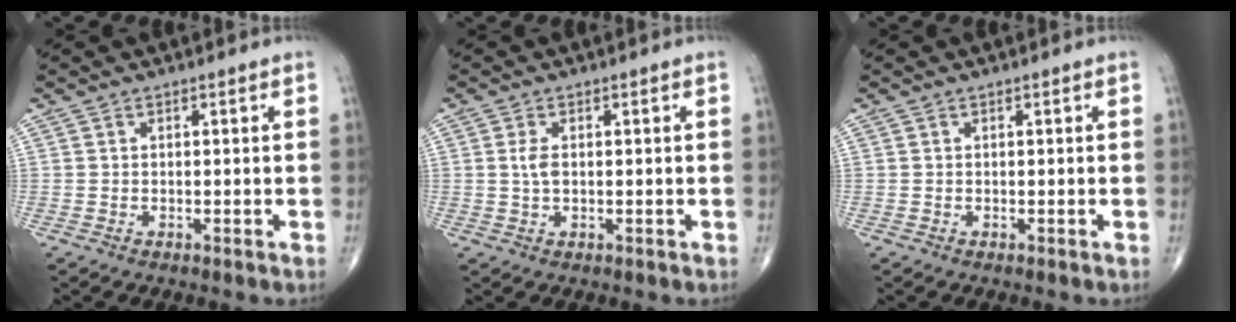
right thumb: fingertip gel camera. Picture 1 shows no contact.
{"total": 2.3, "force": [0.2, 1.2, 2.0], "torque": [-0.040, 0.001, 0.003]}
{"total": 0.0}